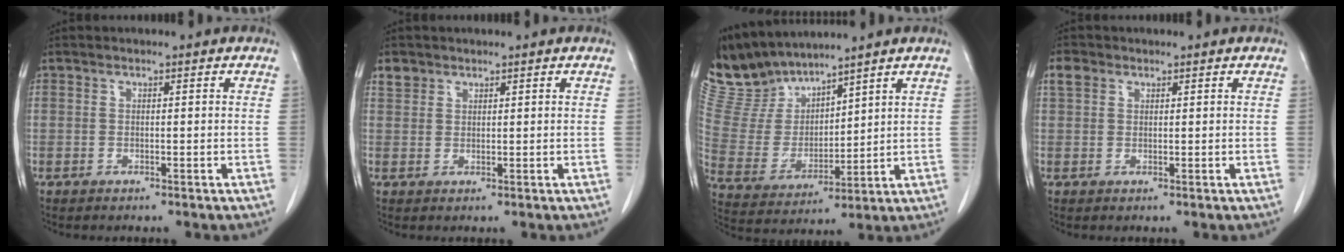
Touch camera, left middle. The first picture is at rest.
{"total": 1.9, "force": [1.4, 1.3, 0.1], "torque": [0.001, 0.007, 0.026]}
{"total": 10.5, "force": [10.2, 2.1, 1.3], "torque": [-0.051, 0.005, 0.230]}
{"total": 2.3, "force": [1.3, 1.7, 0.8], "torque": [-0.019, 0.011, 0.025]}